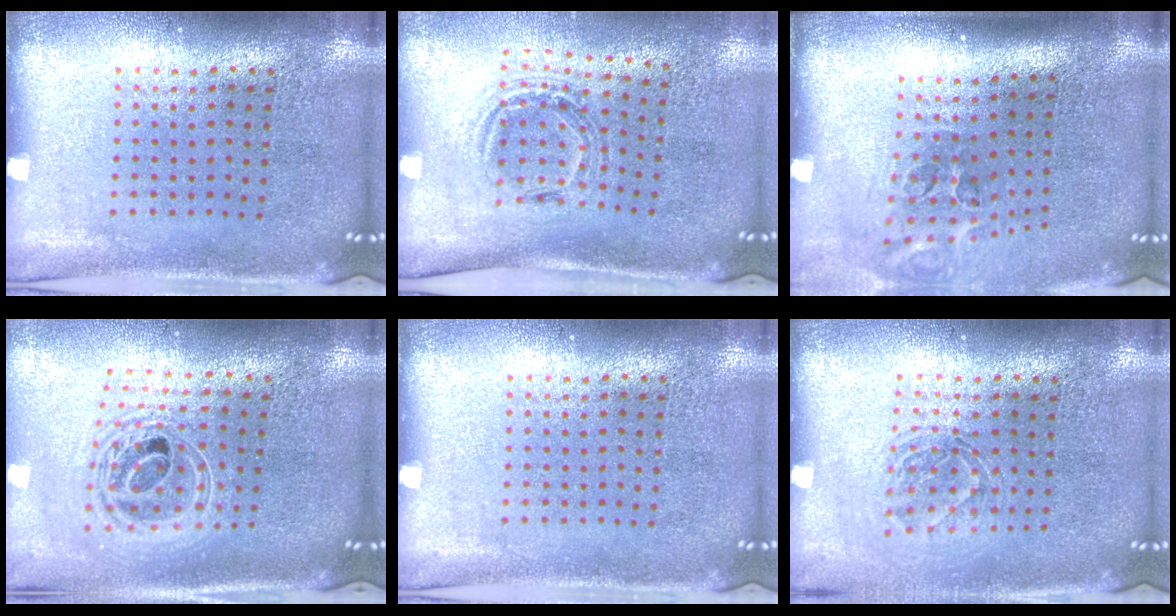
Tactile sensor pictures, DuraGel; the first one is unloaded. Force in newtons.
{"total": 1.0, "press": 1.0, "slide": 0.1}
{"total": 2.1, "press": 1.2, "slide": 1.7}
{"total": 2.1, "press": 1.6, "slide": 1.3}
{"total": 0.0}
{"total": 1.2, "press": 1.1, "slide": 0.6}